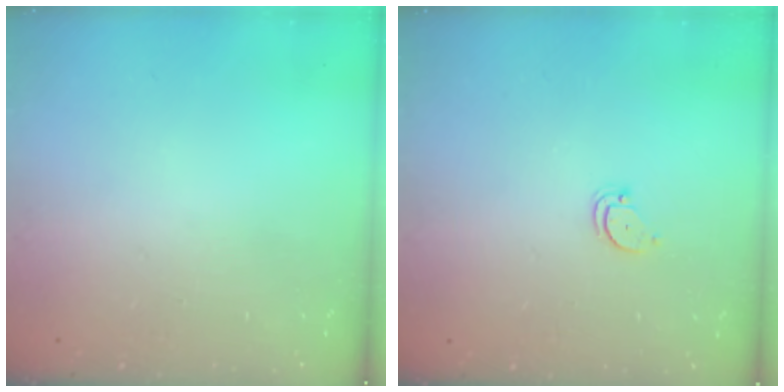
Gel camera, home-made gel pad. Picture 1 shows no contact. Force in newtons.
{"total": 2.6, "press": 2.6, "slide": 0.1}